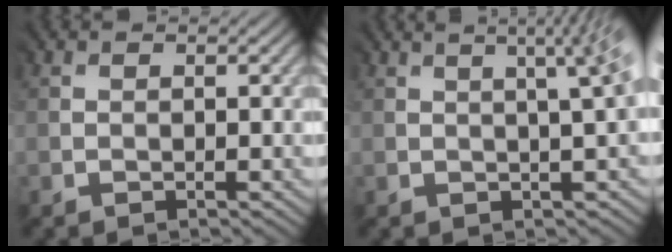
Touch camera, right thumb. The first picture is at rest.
{"total": 5.7, "force": [2.0, 1.5, 5.1], "torque": [-0.034, 0.041, 0.006]}